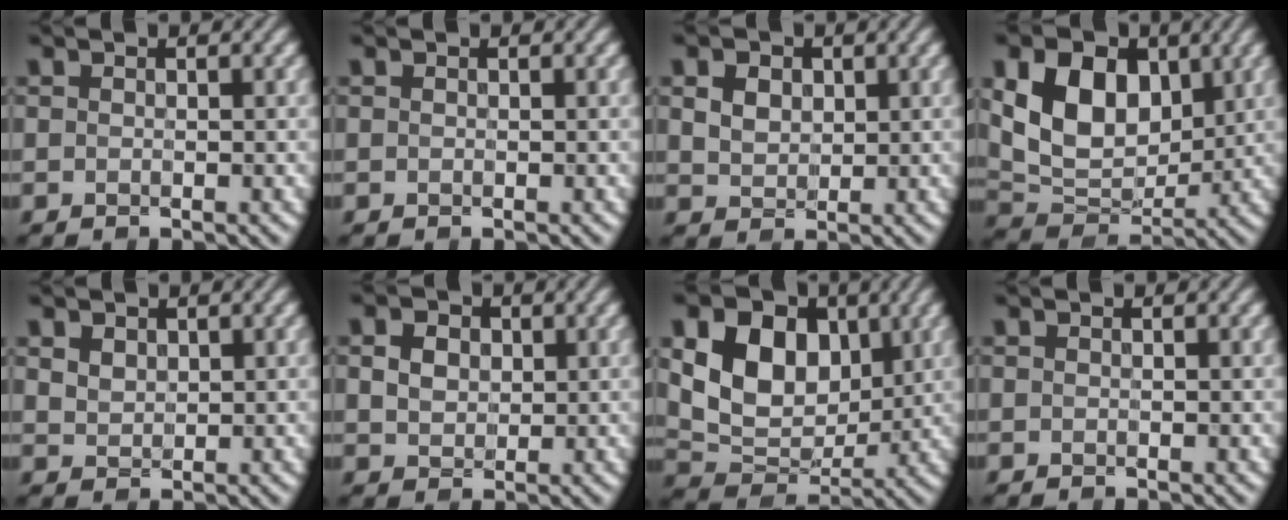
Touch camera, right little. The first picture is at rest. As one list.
[{"total": 0.0}, {"total": 2.8, "force": [0.7, 2.2, 1.5], "torque": [-0.046, 0.007, 0.011]}, {"total": 8.1, "force": [1.6, 5.7, 5.6], "torque": [-0.117, -0.012, 0.029]}, {"total": 1.8, "force": [0.9, 1.3, 0.9], "torque": [-0.034, -0.001, 0.031]}, {"total": 2.4, "force": [0.2, 2.0, 1.3], "torque": [-0.037, 0.002, 0.002]}, {"total": 8.2, "force": [1.6, 5.9, 5.4], "torque": [-0.112, -0.011, 0.030]}, {"total": 0.0}]